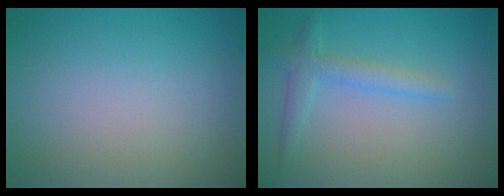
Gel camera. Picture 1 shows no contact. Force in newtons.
{"total": 2.4, "press": 2.4, "slide": 0.2}